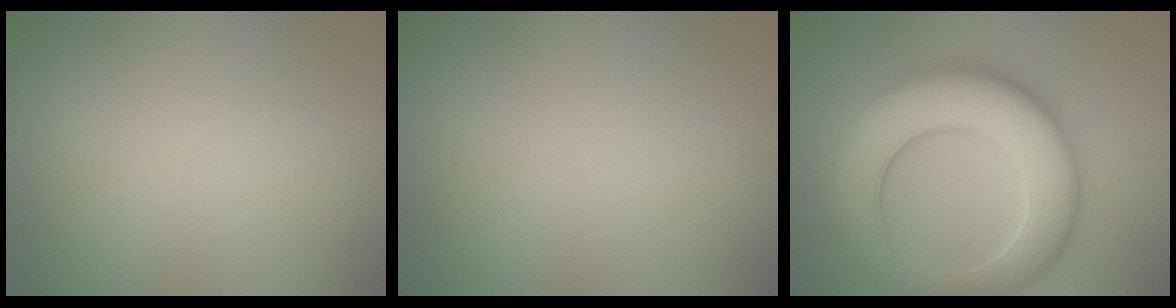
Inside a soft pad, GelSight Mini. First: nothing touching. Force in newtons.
{"total": 0.0}
{"total": 10.8, "press": 10.8, "slide": 0.4}